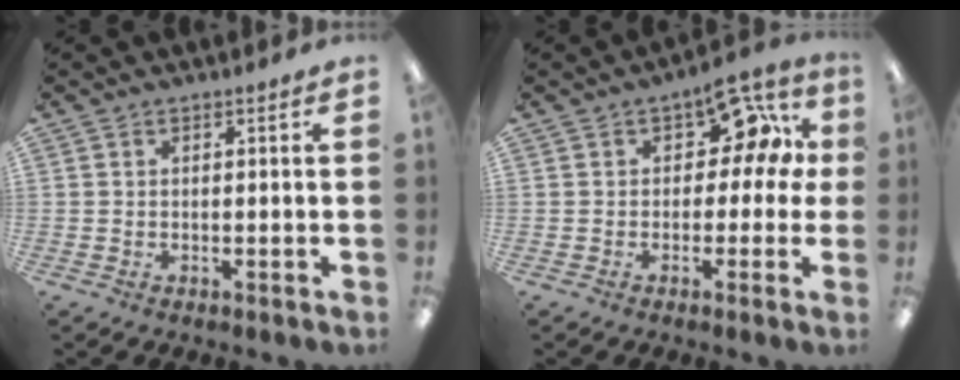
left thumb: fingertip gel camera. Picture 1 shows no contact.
{"total": 11.6, "force": [5.3, 6.2, 8.2], "torque": [-0.111, -0.021, 0.089]}